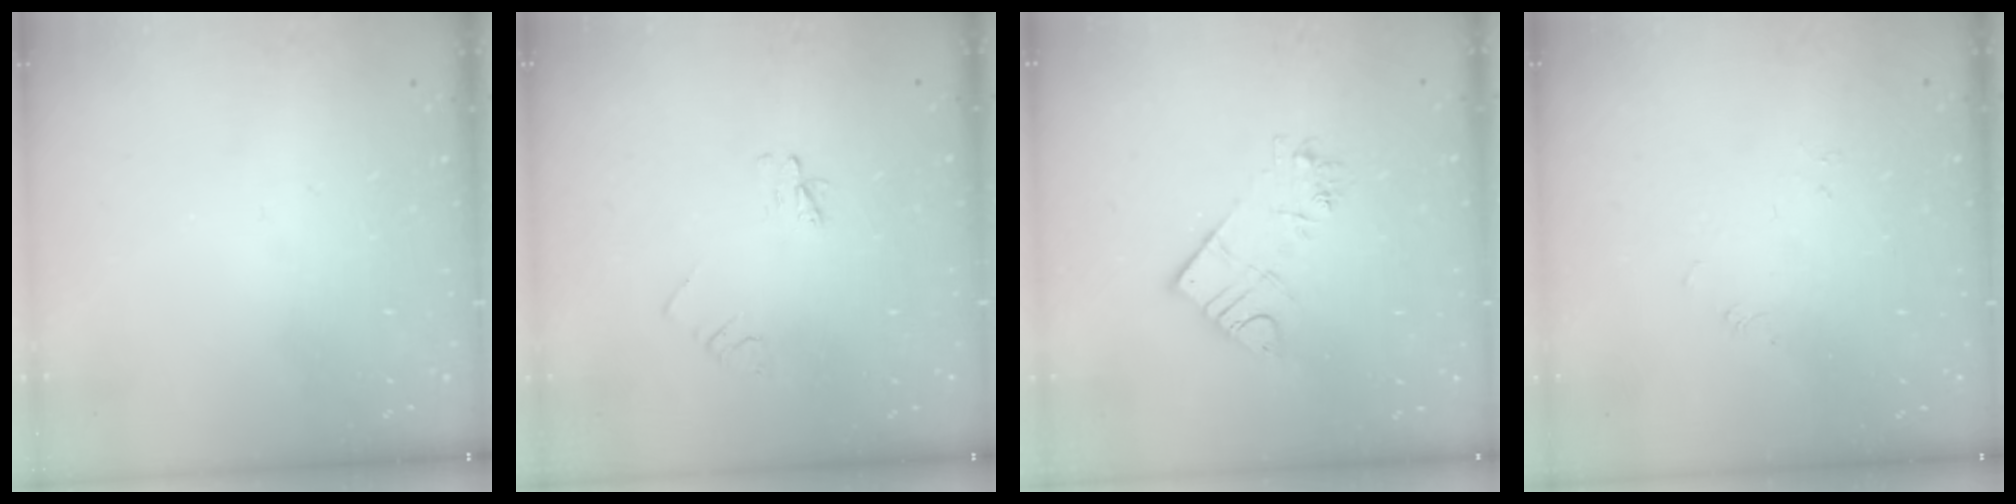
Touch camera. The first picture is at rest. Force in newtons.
{"total": 3.2, "press": 3.2, "slide": 0.4}
{"total": 10.0, "press": 9.9, "slide": 0.9}
{"total": 0.0}